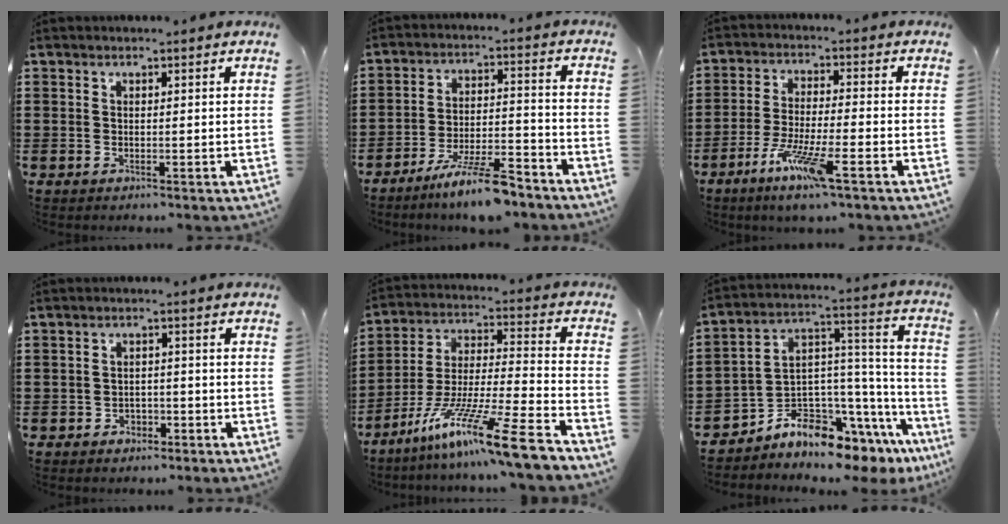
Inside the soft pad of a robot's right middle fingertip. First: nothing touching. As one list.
[{"total": 9.2, "force": [-7.4, 1.0, 5.3], "torque": [-0.098, 0.004, -0.137]}, {"total": 7.7, "force": [-4.9, 0.7, 5.9], "torque": [-0.117, -0.010, -0.090]}, {"total": 1.9, "force": [-1.6, 1.1, 0.3], "torque": [-0.015, -0.001, -0.035]}, {"total": 14.8, "force": [-11.3, -0.6, 9.6], "torque": [-0.168, 0.012, -0.209]}, {"total": 6.1, "force": [-5.9, 1.5, 1.1], "torque": [-0.040, -0.030, -0.120]}]